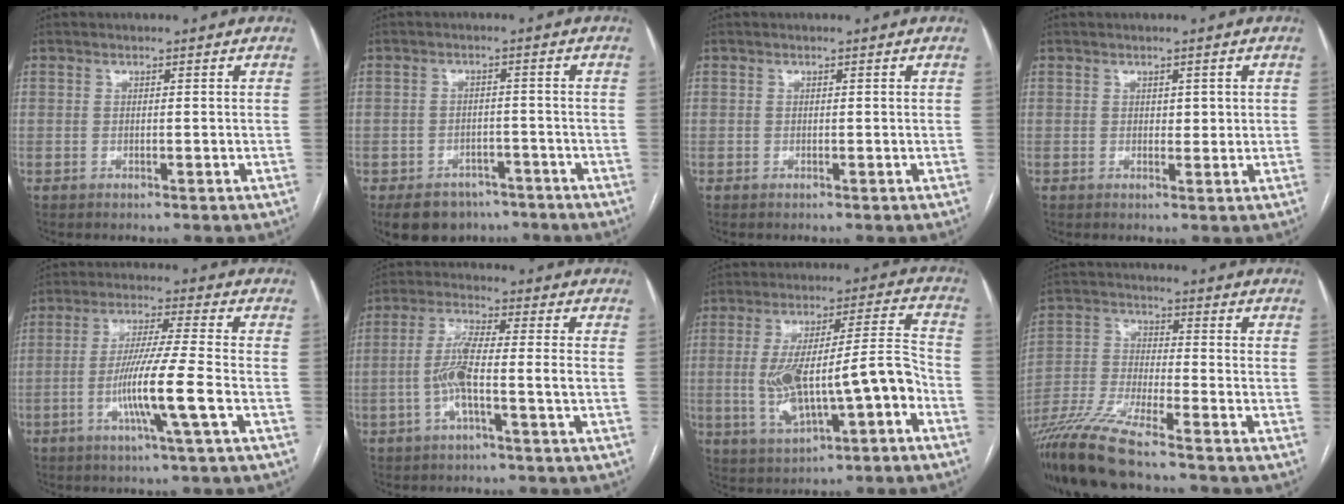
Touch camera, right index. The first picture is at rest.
{"total": 8.7, "force": [-6.5, 5.3, 2.4], "torque": [-0.033, 0.003, -0.090]}
{"total": 0.0}
{"total": 1.8, "force": [0.4, 1.1, 1.3], "torque": [-0.015, 0.001, 0.007]}
{"total": 10.2, "force": [-3.1, -1.0, 9.7], "torque": [-0.186, -0.011, -0.060]}
{"total": 7.3, "force": [-1.7, 0.4, 7.0], "torque": [-0.146, 0.012, -0.036]}
{"total": 15.6, "force": [-4.0, 3.3, 14.7], "torque": [-0.262, 0.022, -0.053]}
{"total": 11.8, "force": [-9.6, -0.6, 6.8], "torque": [-0.140, -0.028, -0.184]}